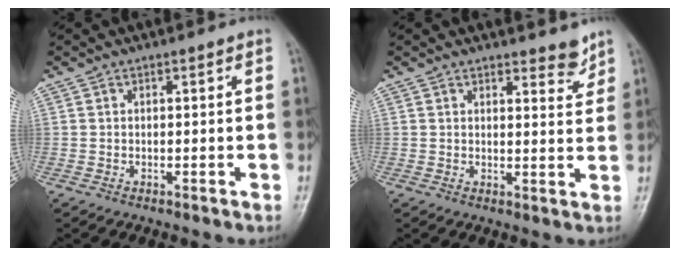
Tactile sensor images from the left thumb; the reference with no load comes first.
{"total": 3.6, "force": [3.1, 1.2, 1.5], "torque": [-0.002, -0.024, 0.040]}